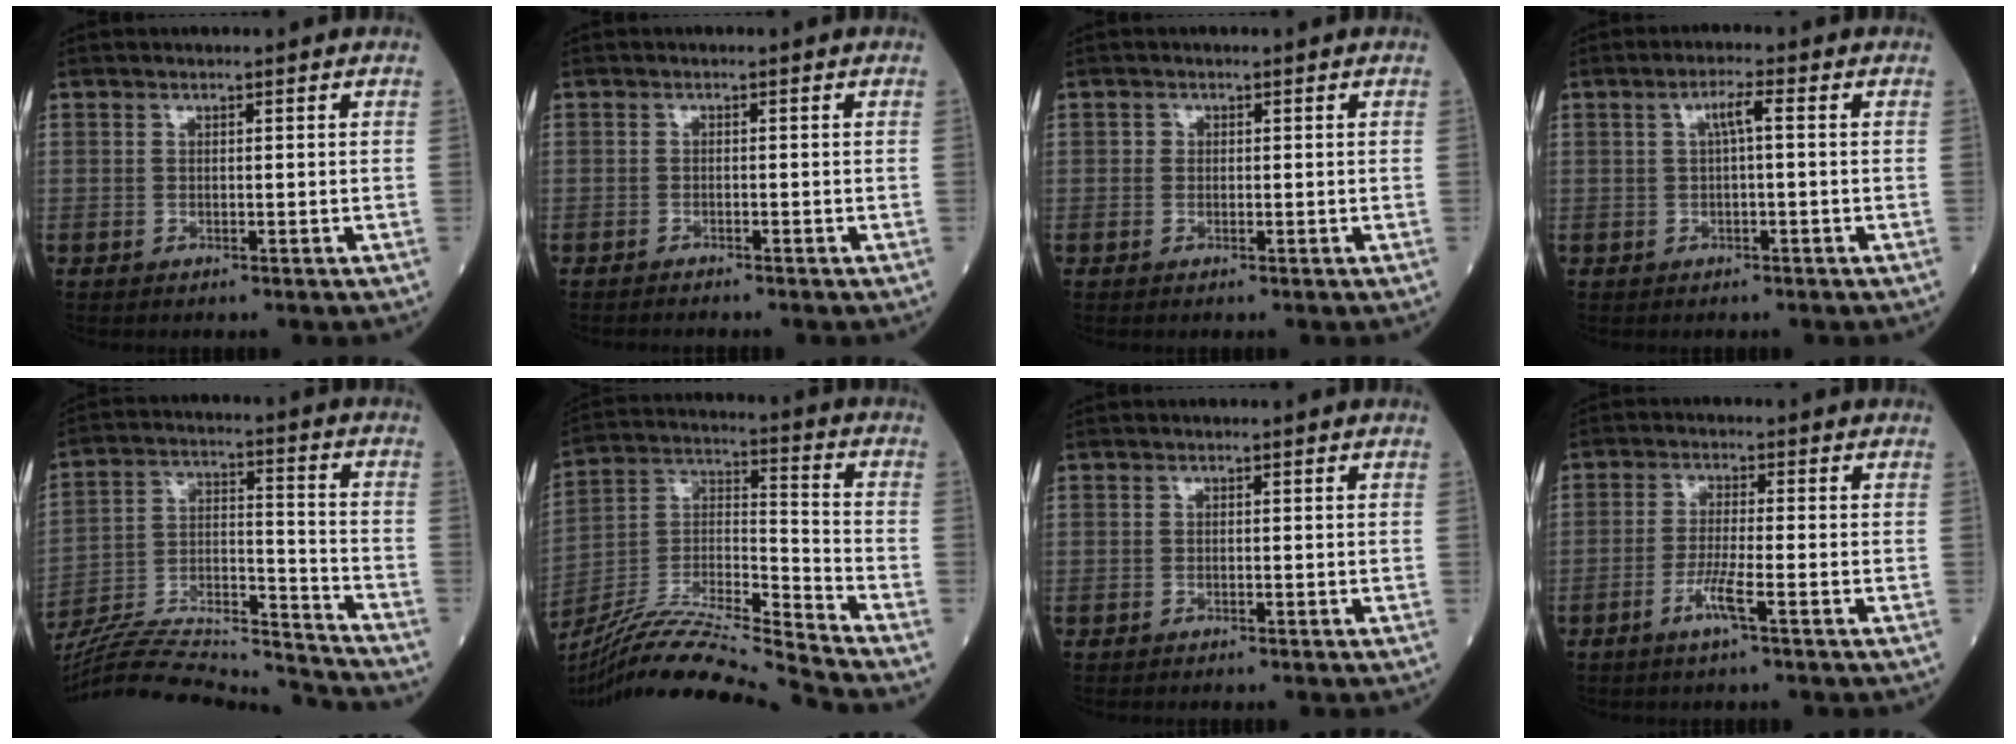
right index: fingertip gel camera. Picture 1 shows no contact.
{"total": 0.6, "force": [-0.5, -0.3, 0.1], "torque": [-0.005, -0.001, -0.011]}
{"total": 0.7, "force": [0.1, 0.6, 0.1], "torque": [0.001, 0.002, 0.001]}
{"total": 2.7, "force": [0.4, 0.2, 2.6], "torque": [-0.049, 0.009, 0.008]}
{"total": 22.5, "force": [-21.4, 1.0, 6.9], "torque": [-0.139, 0.008, -0.346]}
{"total": 18.5, "force": [-17.1, -2.0, 6.9], "torque": [-0.134, 0.008, -0.311]}
{"total": 0.0}
{"total": 4.0, "force": [-2.0, -0.2, 3.5], "torque": [-0.072, -0.007, -0.043]}